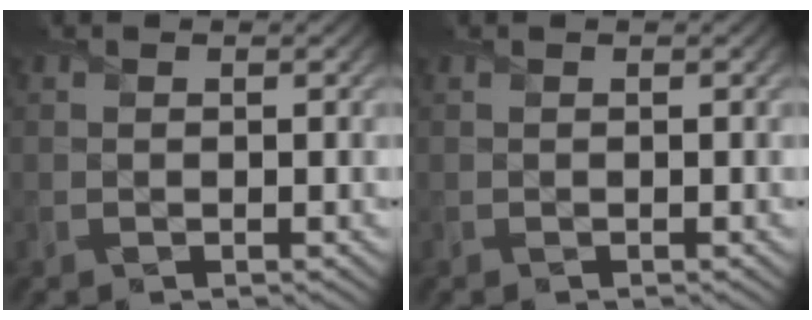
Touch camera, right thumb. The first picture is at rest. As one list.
[{"total": 0.0}]